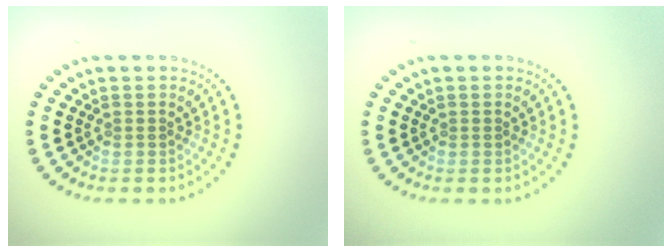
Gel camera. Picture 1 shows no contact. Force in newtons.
{"total": 0.0}